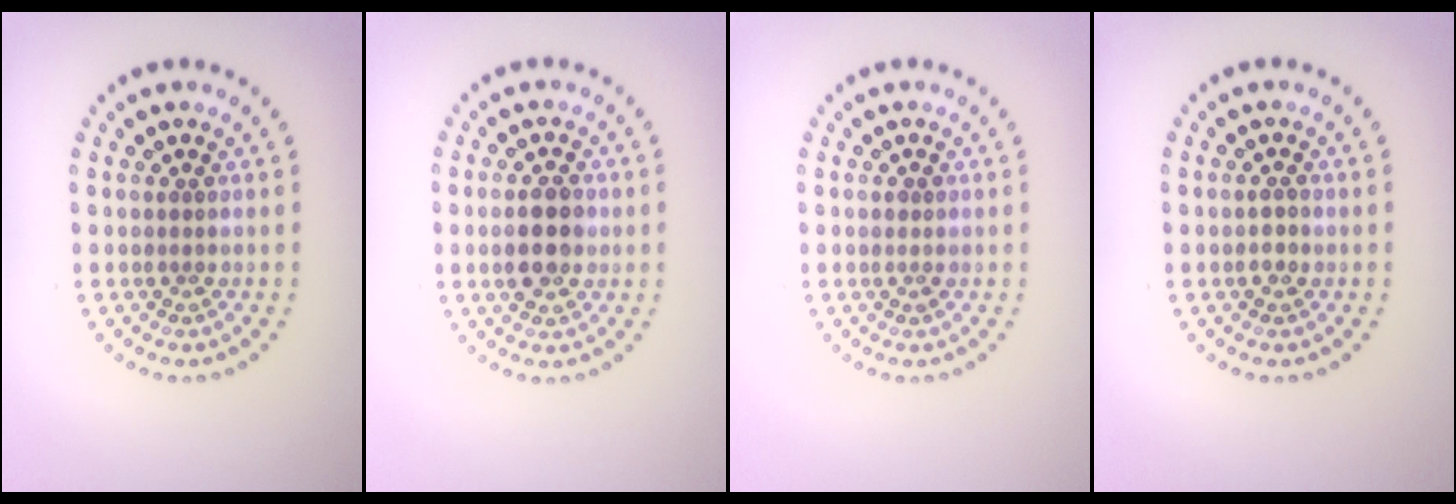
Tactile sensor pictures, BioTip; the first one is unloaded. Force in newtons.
{"total": 3.9, "press": 3.9, "slide": 0.0}
{"total": 0.6, "press": 0.6, "slide": 0.2}
{"total": 1.0, "press": 0.9, "slide": 0.2}